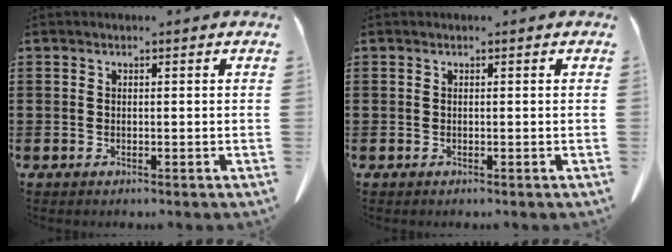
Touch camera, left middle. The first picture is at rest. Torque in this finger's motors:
{"motor_torque": [-0.03, 0.02, 0.00, 0.00]}